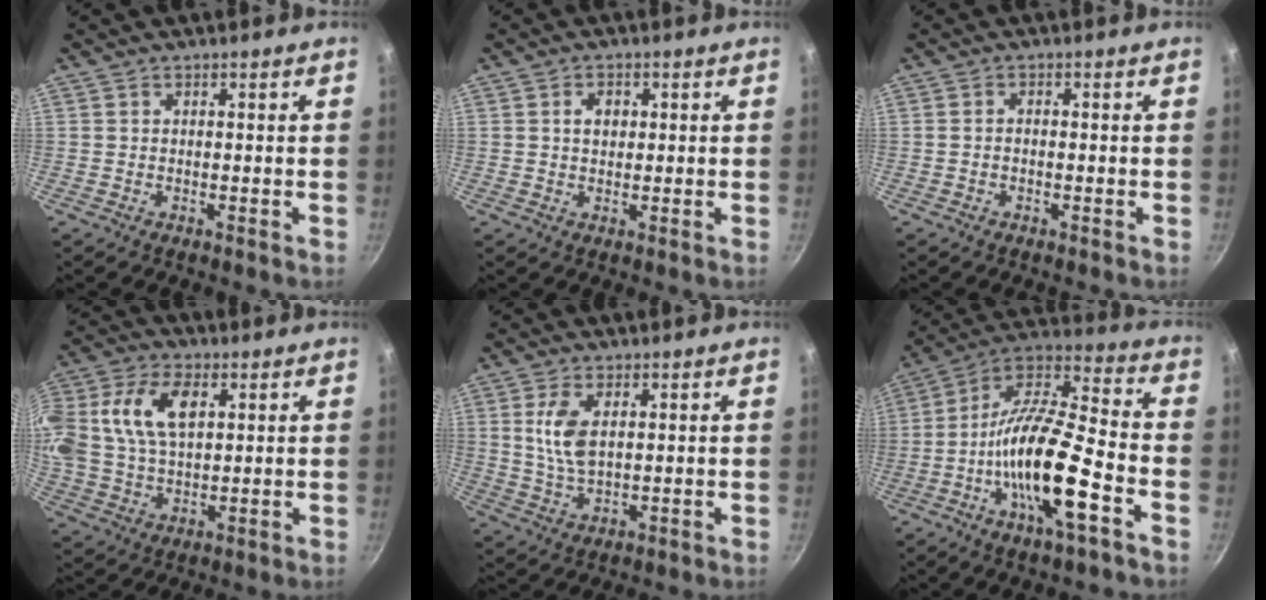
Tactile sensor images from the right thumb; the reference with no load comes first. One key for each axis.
{"total": 2.9, "fx": 0.6, "fy": 2.2, "fz": 1.8, "tx": -0.015, "ty": 0.002, "tz": 0.009}
{"total": 1.0, "fx": -0.5, "fy": 0.6, "fz": 0.7, "tx": -0.016, "ty": 0.011, "tz": -0.009}
{"total": 17.9, "fx": 4.9, "fy": 11.4, "fz": 12.9, "tx": -0.276, "ty": 0.022, "tz": 0.086}
{"total": 7.1, "fx": 1.7, "fy": 3.6, "fz": 5.9, "tx": -0.115, "ty": -0.009, "tz": 0.036}
{"total": 19.7, "fx": -7.0, "fy": 5.6, "fz": 17.6, "tx": -0.310, "ty": 0.040, "tz": -0.143}